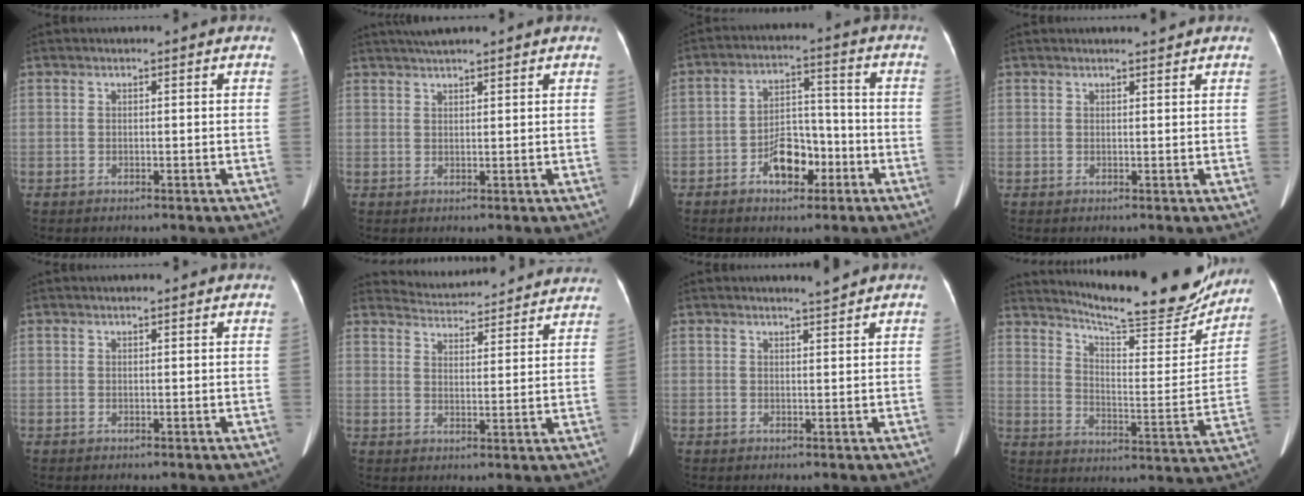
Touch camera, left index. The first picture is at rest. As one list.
[{"total": 3.5, "force": [2.9, 0.0, 1.9], "torque": [-0.034, 0.022, 0.051]}, {"total": 7.4, "force": [-3.8, 4.0, 5.0], "torque": [-0.094, 0.016, -0.062]}, {"total": 1.0, "force": [0.9, -0.2, 0.2], "torque": [-0.008, -0.006, 0.017]}, {"total": 1.1, "force": [0.9, 0.1, 0.5], "torque": [-0.008, 0.017, 0.011]}, {"total": 17.8, "force": [17.3, 2.8, 2.9], "torque": [-0.040, -0.010, 0.212]}, {"total": 1.3, "force": [1.2, -0.5, 0.2], "torque": [-0.012, -0.013, 0.022]}, {"total": 21.3, "force": [19.7, 2.1, 7.9], "torque": [-0.120, -0.056, 0.261]}]